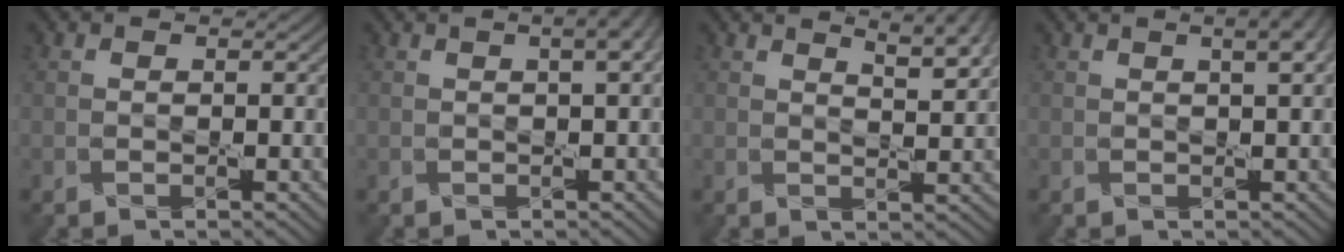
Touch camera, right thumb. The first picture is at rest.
{"total": 4.4, "force": [1.6, 1.7, 3.7], "torque": [-0.036, 0.018, 0.003]}
{"total": 6.2, "force": [4.0, 1.6, 4.5], "torque": [-0.062, 0.007, 0.056]}
{"total": 4.6, "force": [2.0, 1.6, 3.8], "torque": [-0.040, 0.018, 0.007]}